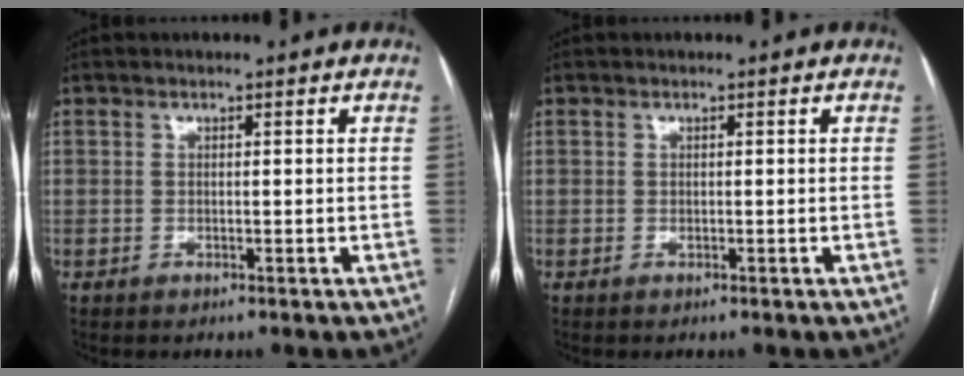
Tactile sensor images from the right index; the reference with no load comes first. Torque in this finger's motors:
{"motor_torque": [0.02, 0.02, 0.04, 0.01]}